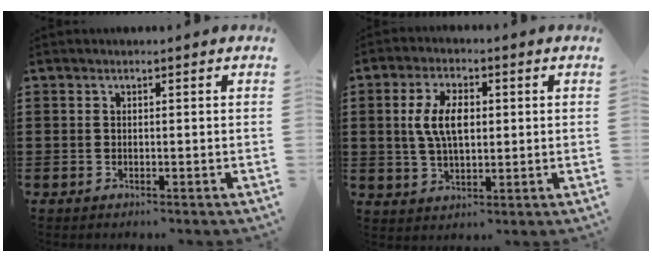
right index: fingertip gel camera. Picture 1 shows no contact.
{"total": 6.9, "force": [0.9, 3.5, 5.9], "torque": [-0.126, 0.011, 0.012]}